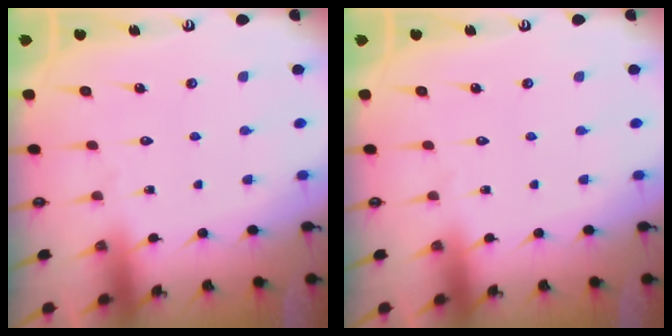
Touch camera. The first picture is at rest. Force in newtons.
{"total": 0.0}